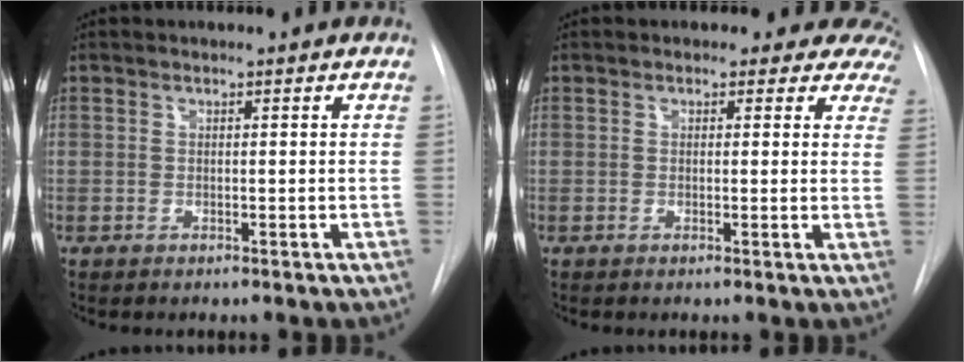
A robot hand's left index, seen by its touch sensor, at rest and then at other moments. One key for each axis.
{"total": 8.0, "fx": 6.9, "fy": 4.0, "fz": 0.6, "tx": 0.036, "ty": -0.012, "tz": 0.038}